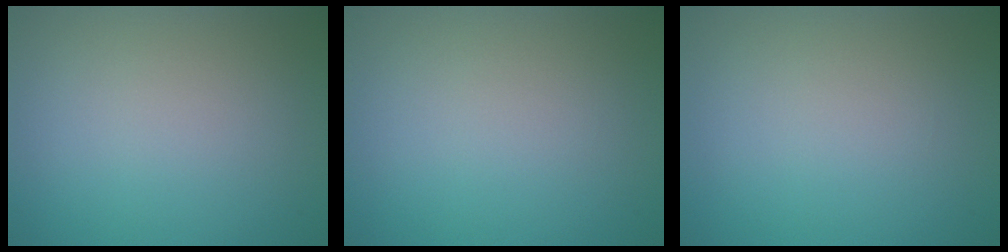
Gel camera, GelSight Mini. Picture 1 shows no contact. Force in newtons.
{"total": 0.0}
{"total": 0.0}